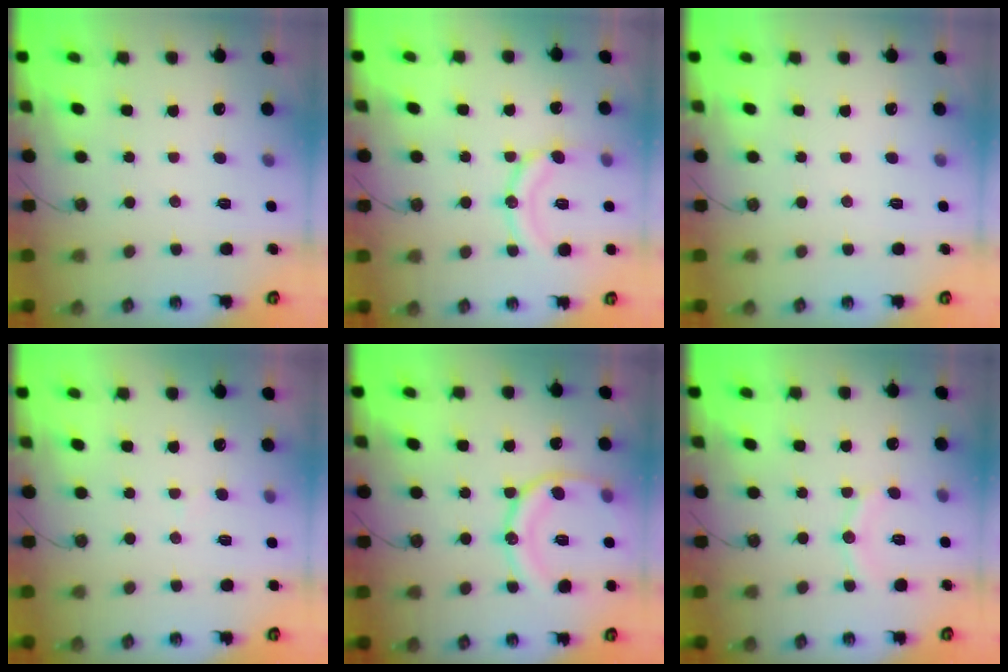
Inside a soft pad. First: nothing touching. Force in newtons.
{"total": 12.2, "press": 12.2, "slide": 1.1}
{"total": 0.0}
{"total": 4.4, "press": 4.3, "slide": 0.9}
{"total": 14.9, "press": 14.8, "slide": 1.7}
{"total": 8.7, "press": 8.7, "slide": 0.7}